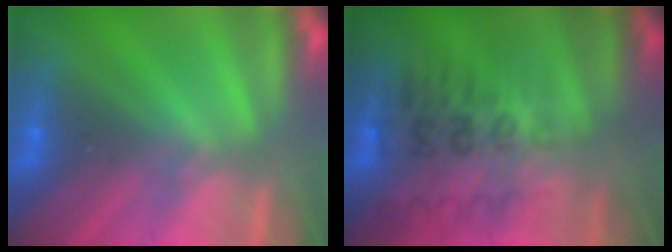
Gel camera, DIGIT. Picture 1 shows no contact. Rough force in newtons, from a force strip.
{"total": 2.8}